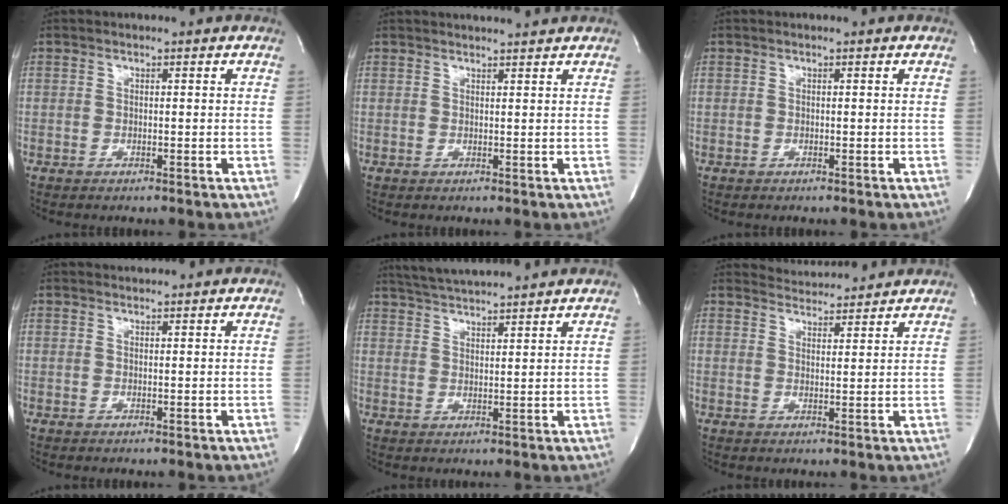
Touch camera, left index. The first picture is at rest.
{"total": 5.1, "force": [5.0, 0.0, 1.0], "torque": [-0.014, 0.014, 0.057]}
{"total": 0.0}
{"total": 1.3, "force": [1.3, 0.0, -0.2], "torque": [-0.005, 0.008, 0.024]}
{"total": 9.9, "force": [9.3, -0.3, 3.4], "torque": [-0.070, 0.022, 0.144]}
{"total": 6.0, "force": [5.9, 0.5, 0.1], "torque": [-0.010, 0.010, 0.083]}